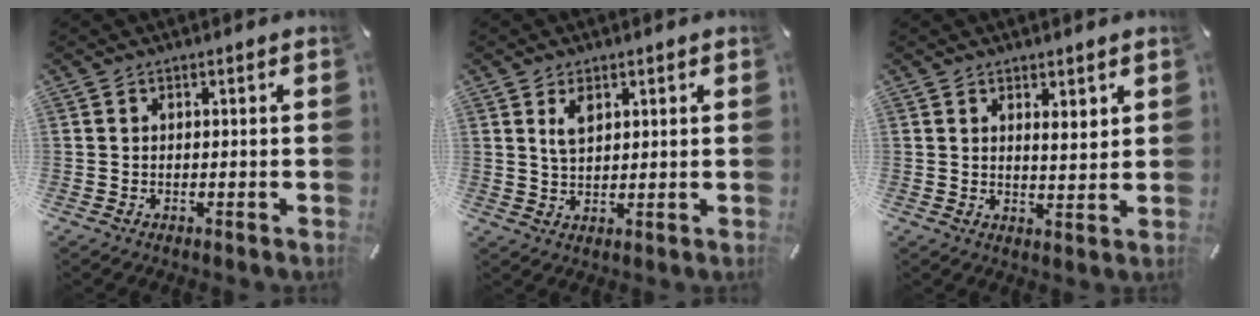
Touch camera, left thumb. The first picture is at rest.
{"total": 4.0, "force": [1.9, 2.5, 2.5], "torque": [-0.049, -0.001, 0.034]}
{"total": 3.6, "force": [2.6, 1.5, 2.0], "torque": [-0.020, -0.019, 0.041]}